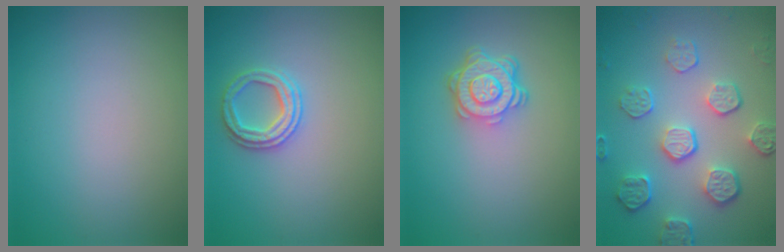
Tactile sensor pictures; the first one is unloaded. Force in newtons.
{"total": 2.4, "press": 2.4, "slide": 0.2}
{"total": 4.3, "press": 3.2, "slide": 2.9}
{"total": 5.6, "press": 4.1, "slide": 3.9}